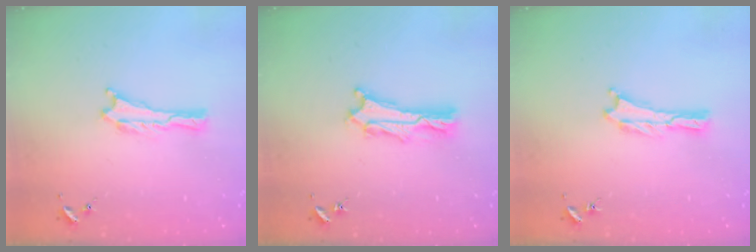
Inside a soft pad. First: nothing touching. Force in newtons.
{"total": 3.3, "press": 3.2, "slide": 0.3}
{"total": 0.0}